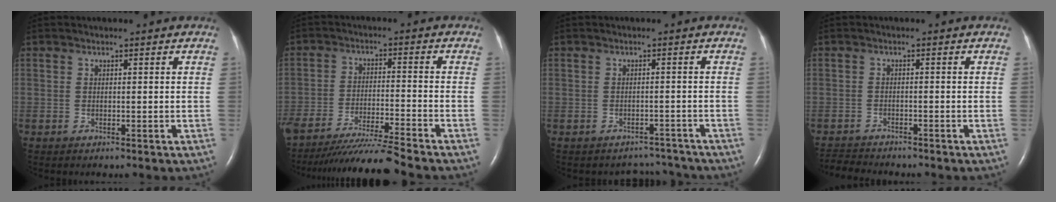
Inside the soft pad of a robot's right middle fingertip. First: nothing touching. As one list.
[{"total": 11.4, "force": [-10.2, -1.7, 4.7], "torque": [-0.072, -0.027, -0.176]}, {"total": 3.8, "force": [-3.5, 1.2, -1.1], "torque": [0.016, 0.016, -0.042]}, {"total": 4.6, "force": [-4.5, 0.4, 0.8], "torque": [-0.010, -0.015, -0.074]}]